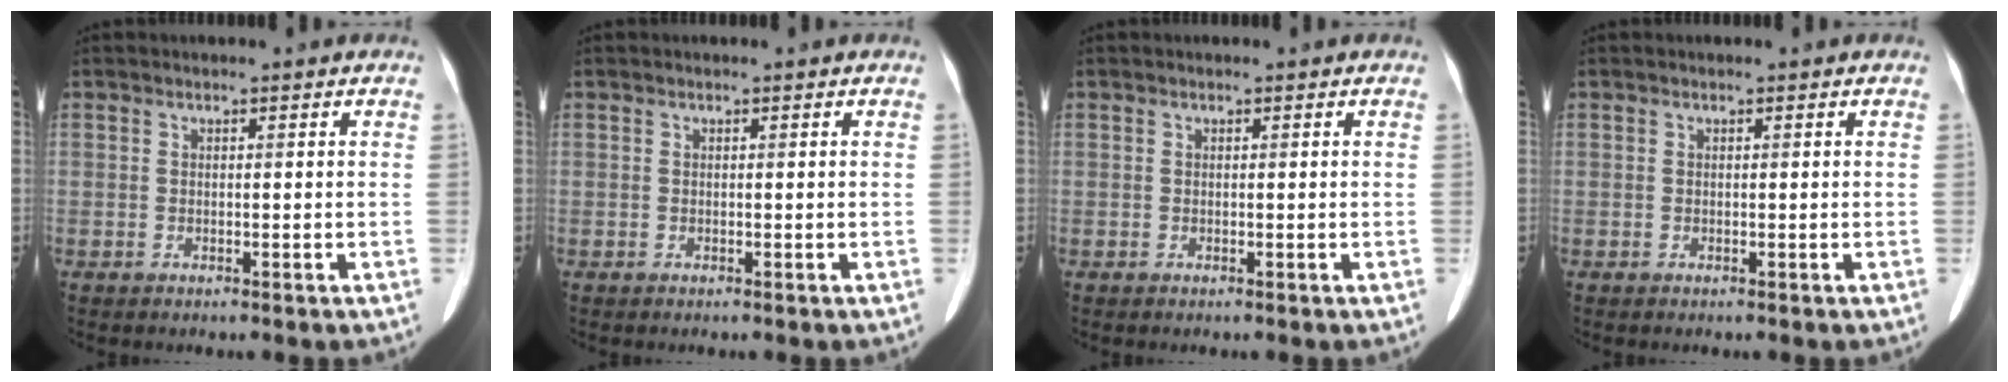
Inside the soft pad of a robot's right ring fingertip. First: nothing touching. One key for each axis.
{"total": 0.0}
{"total": 0.0}
{"total": 0.0}